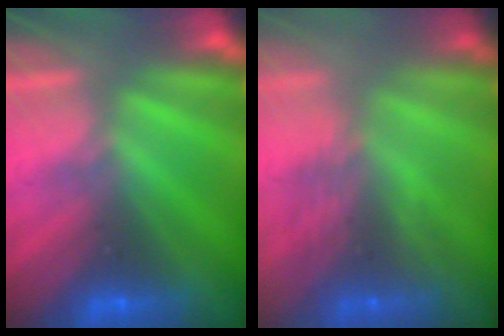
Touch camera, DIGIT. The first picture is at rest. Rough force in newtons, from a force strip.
{"total": 3.0}